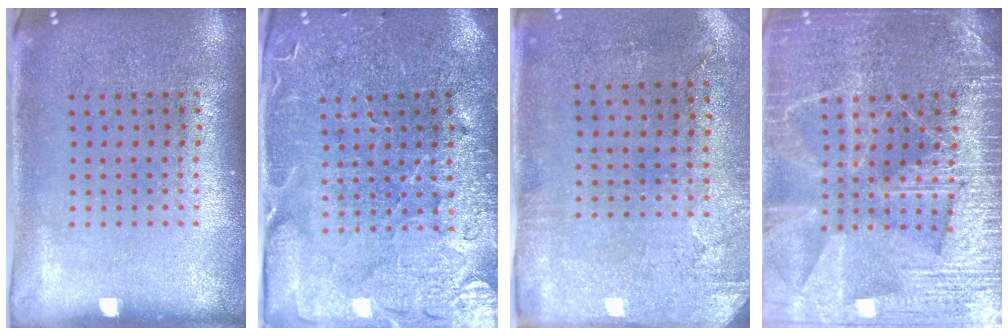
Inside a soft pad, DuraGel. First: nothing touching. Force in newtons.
{"total": 3.5, "press": 3.4, "slide": 0.9}
{"total": 2.9, "press": 2.4, "slide": 1.7}
{"total": 6.5, "press": 6.4, "slide": 0.8}